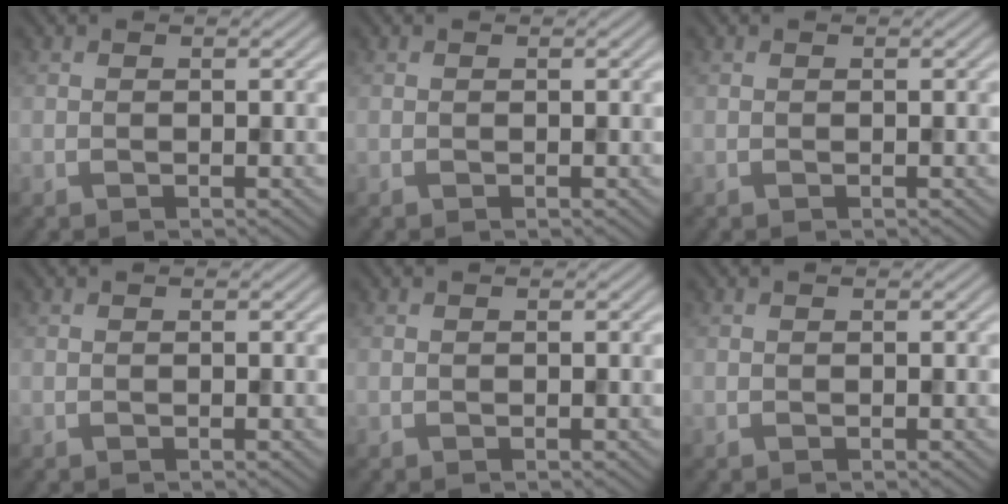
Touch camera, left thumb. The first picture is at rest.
{"total": 0.0}
{"total": 0.0}
{"total": 0.0}
{"total": 0.0}
{"total": 0.0}